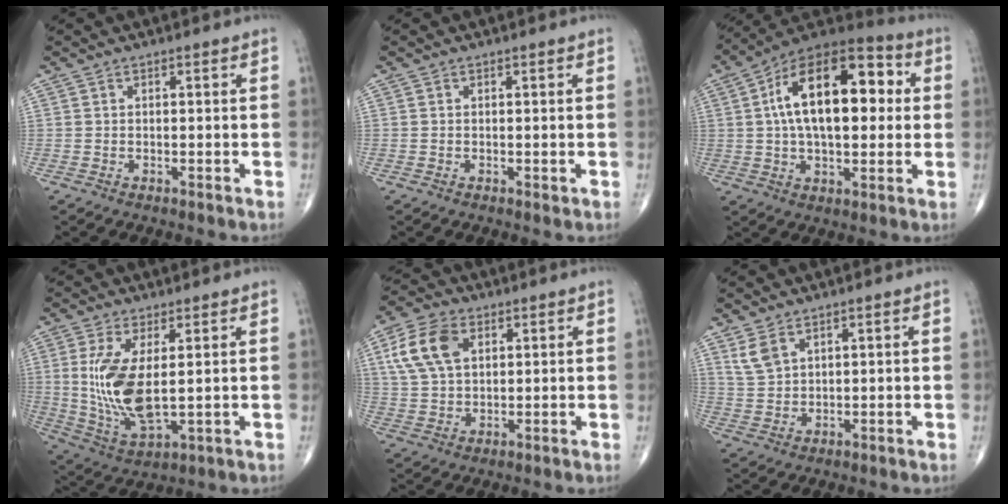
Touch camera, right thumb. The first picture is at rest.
{"total": 0.0}
{"total": 21.6, "force": [3.5, 11.1, 18.2], "torque": [-0.276, 0.026, 0.045]}
{"total": 12.7, "force": [1.5, 5.2, 11.5], "torque": [-0.242, -0.023, 0.044]}
{"total": 10.2, "force": [3.5, 6.4, 7.2], "torque": [-0.136, 0.002, 0.067]}
{"total": 4.1, "force": [2.5, 2.3, 2.3], "torque": [-0.043, -0.008, 0.061]}